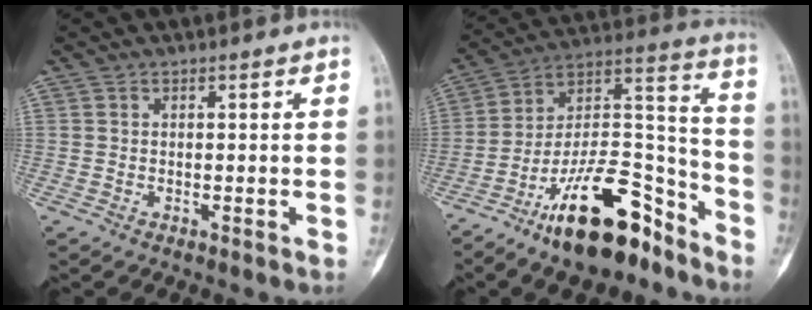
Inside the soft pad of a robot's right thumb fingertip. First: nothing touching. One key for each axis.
{"total": 21.9, "fx": -14.4, "fy": 8.7, "fz": 14.1, "tx": -0.212, "ty": 0.108, "tz": -0.243}